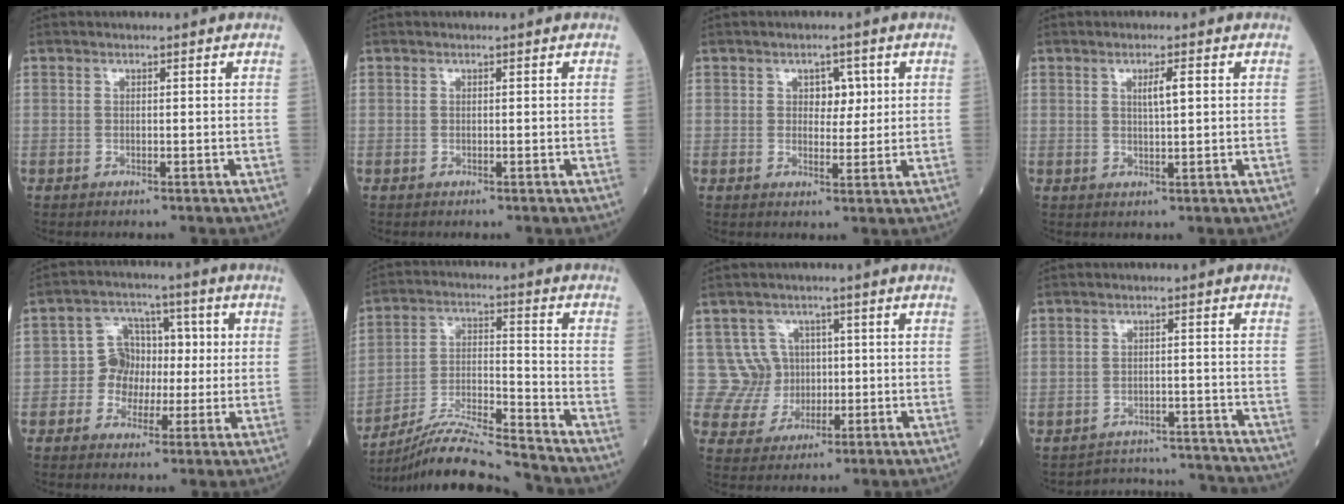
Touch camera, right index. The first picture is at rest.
{"total": 0.0}
{"total": 3.4, "force": [1.1, 2.2, 2.3], "torque": [-0.022, 0.005, 0.015]}
{"total": 2.6, "force": [0.8, 0.3, 2.5], "torque": [-0.042, 0.001, 0.013]}
{"total": 7.3, "force": [-0.4, 6.6, 3.1], "torque": [-0.042, 0.031, -0.009]}
{"total": 13.3, "force": [-12.6, -1.3, 4.0], "torque": [-0.076, 0.008, -0.234]}
{"total": 6.3, "force": [1.0, 6.2, -0.4], "torque": [0.024, 0.020, 0.025]}
{"total": 10.7, "force": [-10.6, 1.2, -0.5], "torque": [0.011, 0.025, -0.136]}